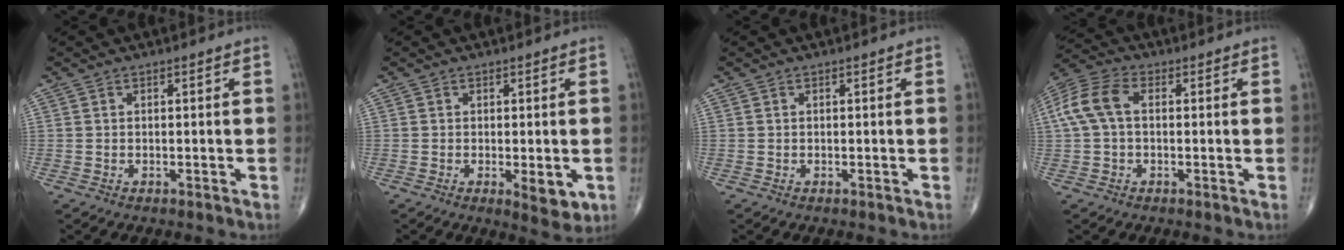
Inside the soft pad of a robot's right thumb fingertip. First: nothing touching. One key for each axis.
{"total": 4.7, "fx": -1.1, "fy": 1.9, "fz": 4.2, "tx": -0.050, "ty": -0.011, "tz": -0.011}
{"total": 0.0}
{"total": 8.4, "fx": 0.9, "fy": 5.2, "fz": 6.6, "tx": -0.151, "ty": 0.027, "tz": 0.013}